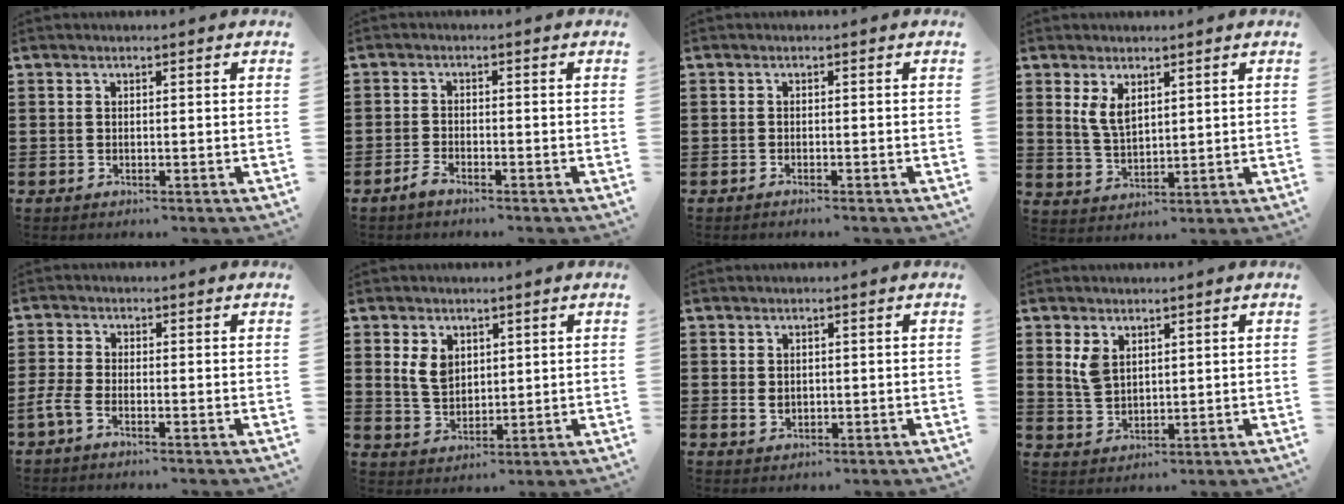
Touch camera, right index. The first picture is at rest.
{"total": 1.8, "force": [-1.7, 0.2, 0.6], "torque": [-0.019, -0.001, -0.035]}
{"total": 0.7, "force": [-0.7, -0.2, -0.1], "torque": [-0.001, -0.003, -0.014]}
{"total": 3.8, "force": [1.9, 2.0, 2.6], "torque": [-0.065, 0.001, 0.032]}
{"total": 2.5, "force": [-1.6, 0.5, 1.8], "torque": [-0.052, -0.008, -0.036]}
{"total": 4.2, "force": [1.7, 3.0, 2.5], "torque": [-0.059, 0.009, 0.031]}
{"total": 1.4, "force": [0.2, 1.1, 0.8], "torque": [-0.017, 0.007, 0.002]}
{"total": 3.6, "force": [2.0, 2.2, 2.0], "torque": [-0.047, 0.007, 0.036]}